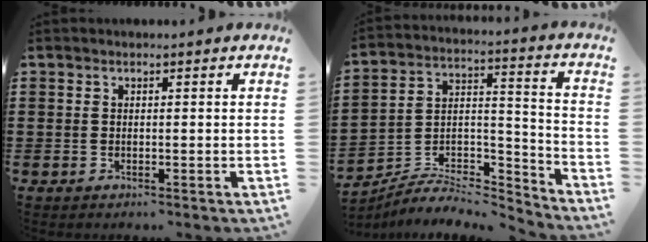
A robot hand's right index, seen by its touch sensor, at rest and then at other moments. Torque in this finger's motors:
{"motor_torque": [1.06, 1.08, -0.01, -0.01]}